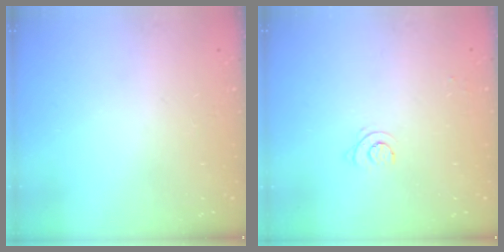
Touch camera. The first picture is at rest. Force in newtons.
{"total": 3.8, "press": 3.8, "slide": 0.6}